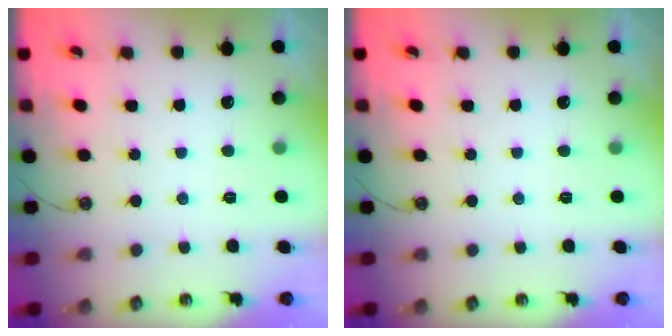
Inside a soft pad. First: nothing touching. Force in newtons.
{"total": 0.0}